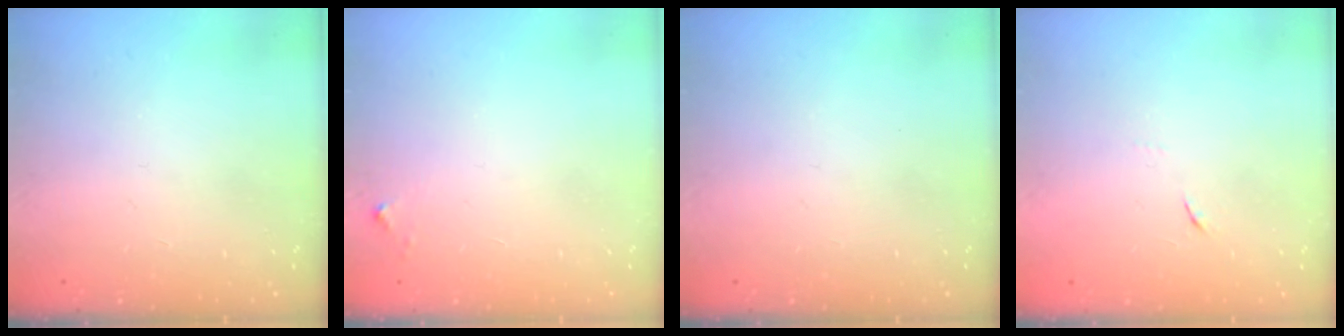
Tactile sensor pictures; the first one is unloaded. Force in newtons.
{"total": 2.8, "press": 2.8, "slide": 0.2}
{"total": 0.0}
{"total": 5.2, "press": 5.1, "slide": 0.7}